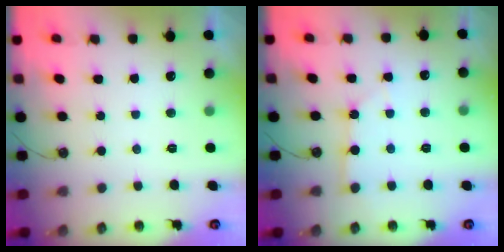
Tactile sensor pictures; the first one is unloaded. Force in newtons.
{"total": 3.8, "press": 3.8, "slide": 0.5}